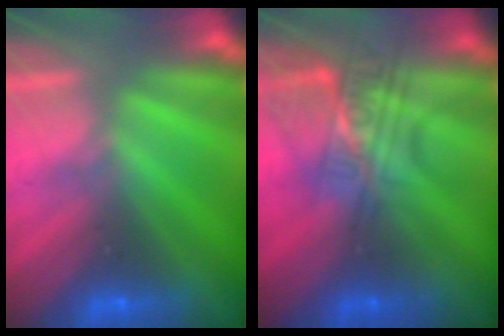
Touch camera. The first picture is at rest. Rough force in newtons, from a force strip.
{"total": 2.4}